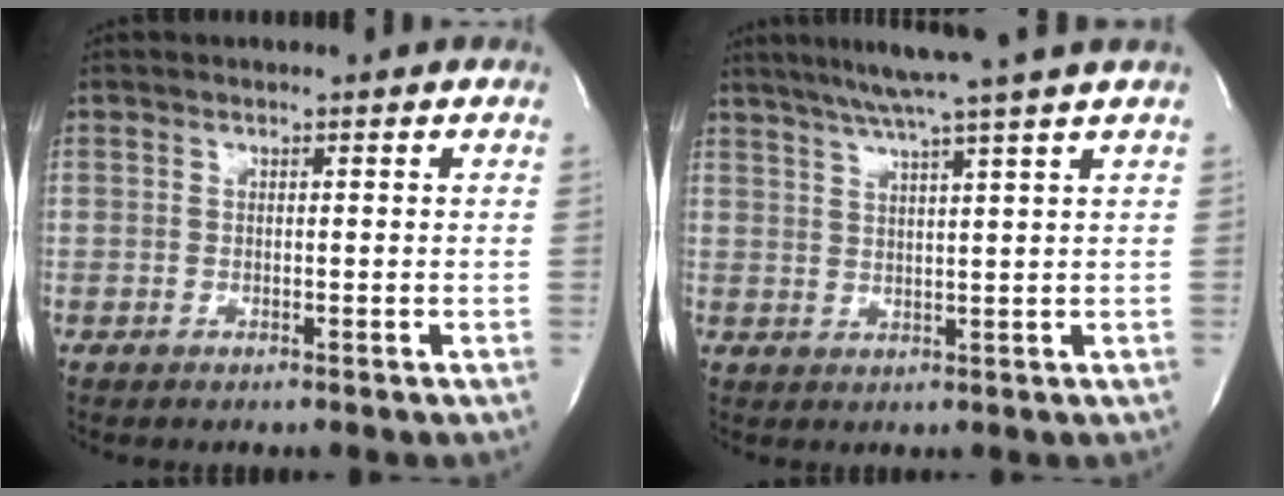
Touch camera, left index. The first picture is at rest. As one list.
[{"total": 9.7, "force": [7.8, -2.3, 5.3], "torque": [-0.084, 0.005, 0.110]}]